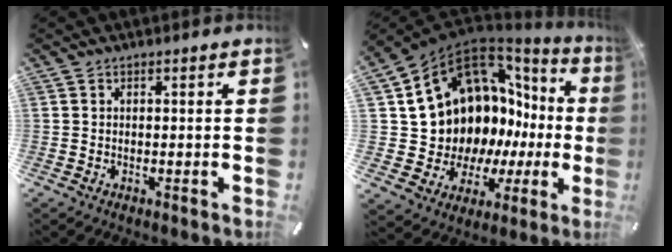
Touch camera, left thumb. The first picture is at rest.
{"total": 16.3, "force": [7.0, 12.4, 8.1], "torque": [-0.128, -0.083, 0.158]}